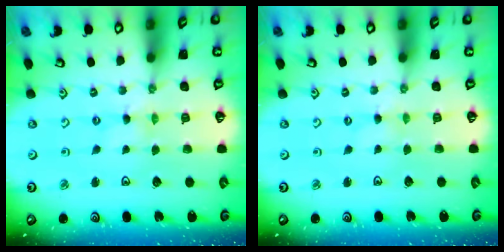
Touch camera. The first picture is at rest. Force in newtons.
{"total": 0.0}